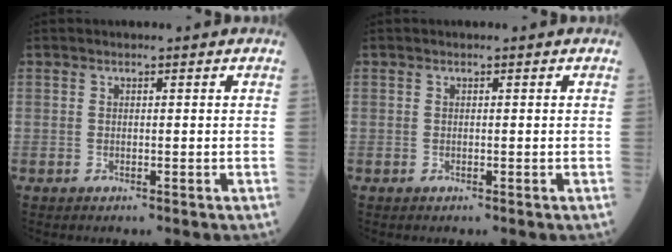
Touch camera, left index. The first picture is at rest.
{"total": 0.0}